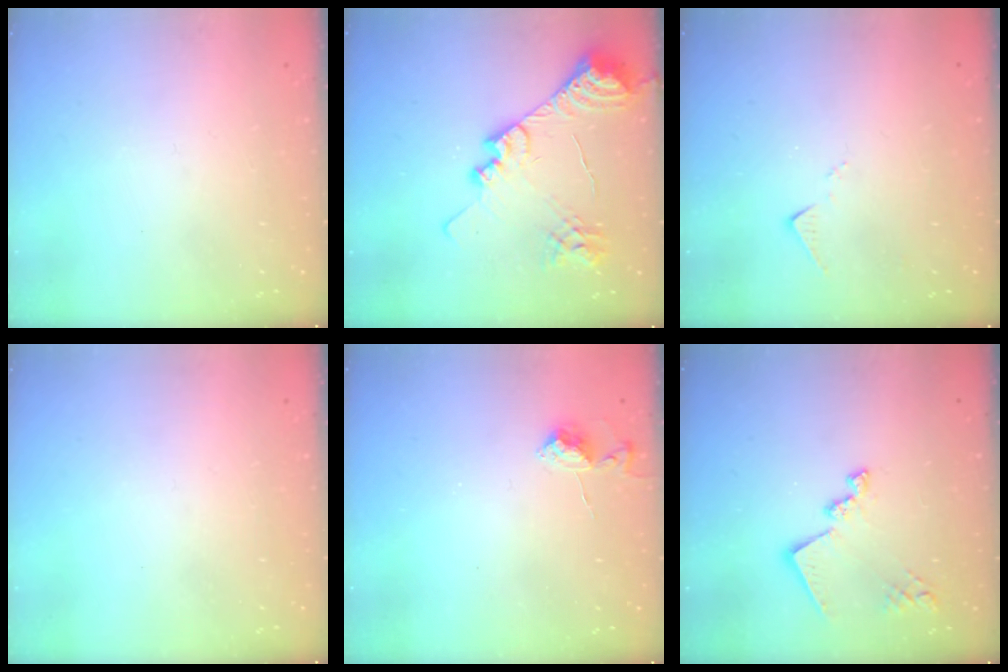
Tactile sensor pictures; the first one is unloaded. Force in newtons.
{"total": 21.7, "press": 21.6, "slide": 2.7}
{"total": 6.6, "press": 6.6, "slide": 0.4}
{"total": 0.0}
{"total": 5.0, "press": 4.9, "slide": 0.7}
{"total": 13.6, "press": 13.6, "slide": 1.0}